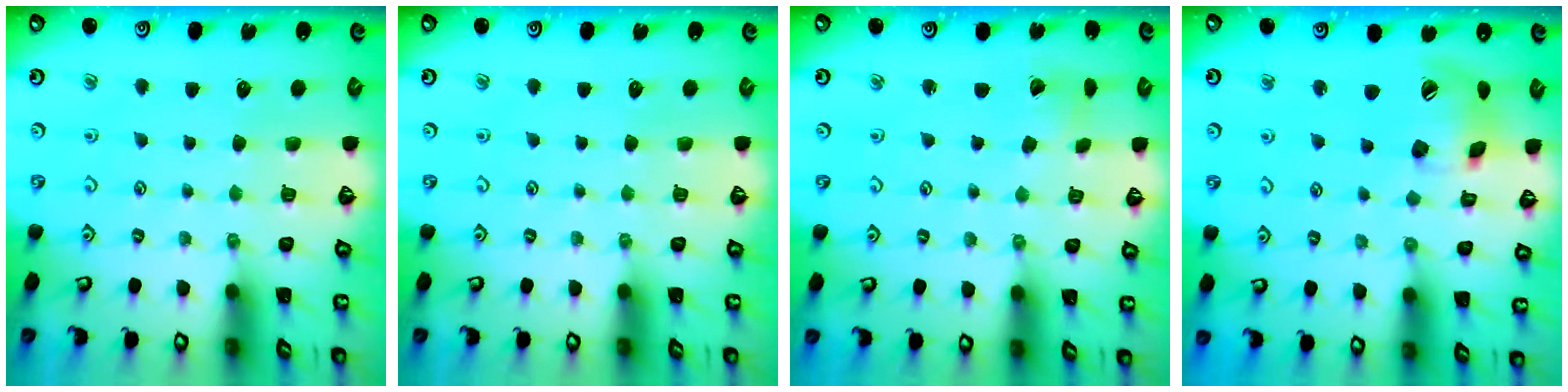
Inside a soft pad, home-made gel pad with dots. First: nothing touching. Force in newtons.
{"total": 0.0}
{"total": 2.6, "press": 2.6, "slide": 0.3}
{"total": 14.6, "press": 14.4, "slide": 2.2}